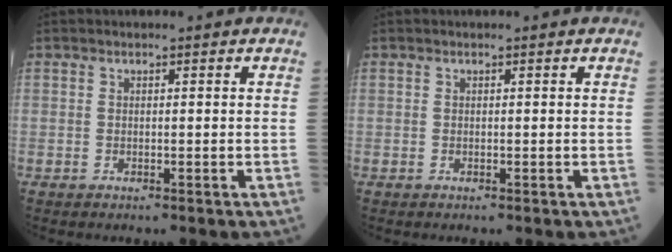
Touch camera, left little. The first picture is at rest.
{"total": 0.0}